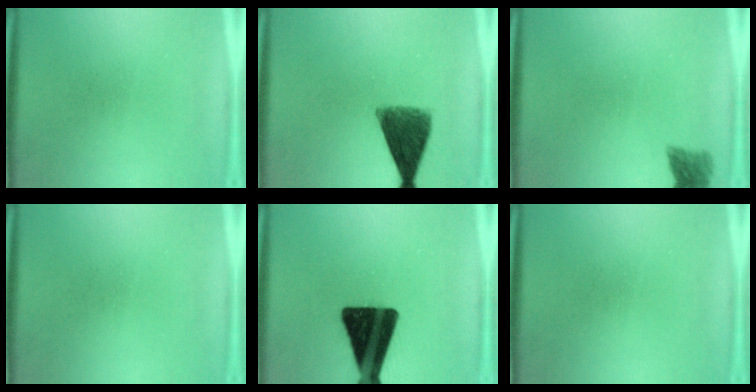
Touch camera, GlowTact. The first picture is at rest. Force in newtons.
{"total": 9.0}
{"total": 2.8}
{"total": 0.0}
{"total": 18.5}
{"total": 0.0}